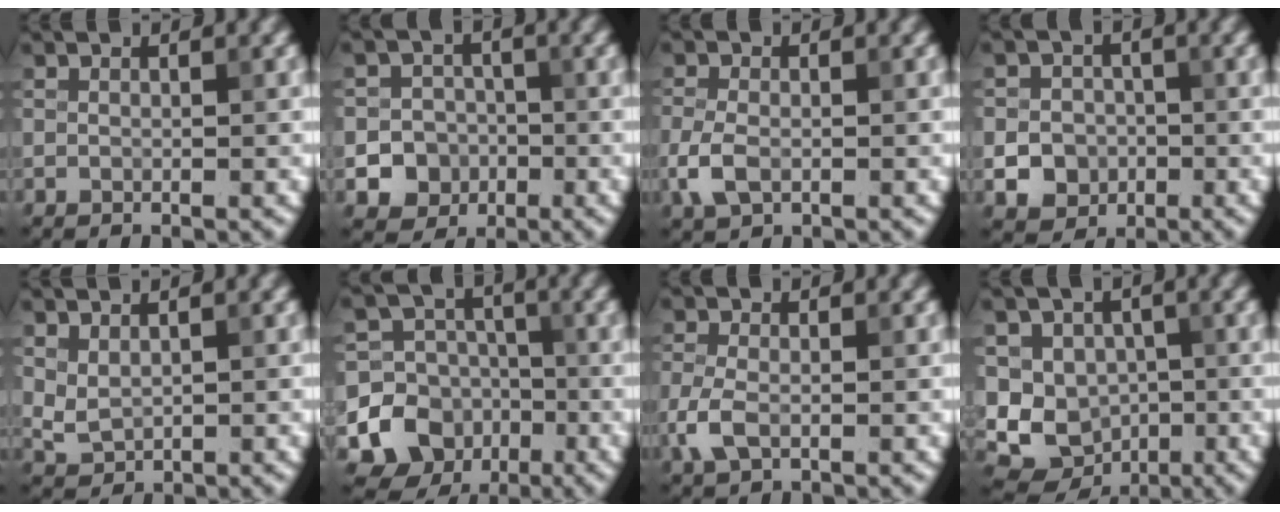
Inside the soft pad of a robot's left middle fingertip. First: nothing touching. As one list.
[{"total": 5.4, "force": [-2.0, 4.8, 1.2], "torque": [0.006, -0.003, -0.050]}, {"total": 2.9, "force": [-0.9, 1.8, 2.1], "torque": [-0.051, -0.005, -0.021]}, {"total": 4.4, "force": [-1.2, 4.0, 1.5], "torque": [-0.007, 0.001, -0.033]}, {"total": 1.5, "force": [0.8, 0.8, 0.9], "torque": [-0.020, -0.004, 0.024]}, {"total": 12.4, "force": [-4.7, 11.2, 2.6], "torque": [-0.056, -0.029, -0.087]}, {"total": 2.8, "force": [-0.9, 1.5, 2.1], "torque": [-0.054, -0.003, -0.024]}, {"total": 8.4, "force": [-1.1, 7.7, 3.3], "torque": [-0.049, 0.008, -0.033]}]